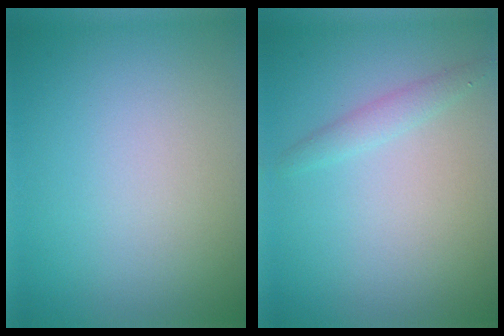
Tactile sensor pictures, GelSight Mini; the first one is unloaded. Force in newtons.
{"total": 1.4, "press": 1.4, "slide": 0.1}